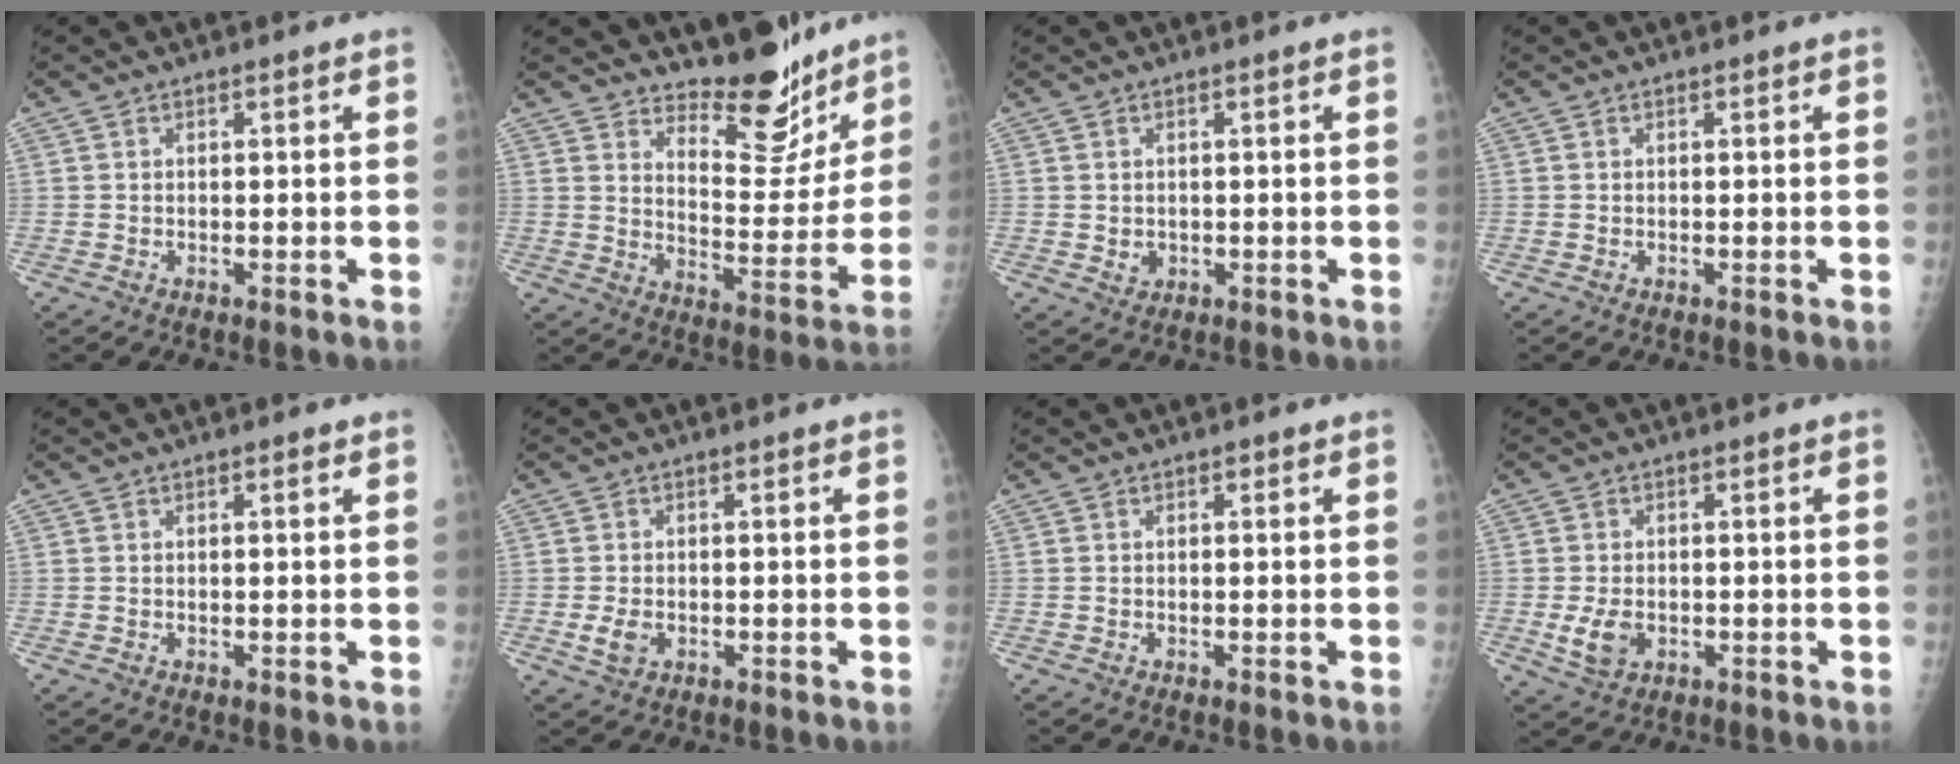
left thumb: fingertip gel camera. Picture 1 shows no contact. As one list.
[{"total": 13.4, "force": [11.6, 4.7, 4.5], "torque": [-0.025, -0.105, 0.179]}, {"total": 1.5, "force": [0.2, 1.4, 0.7], "torque": [-0.007, -0.002, 0.009]}, {"total": 0.0}, {"total": 1.0, "force": [0.6, 0.3, 0.8], "torque": [-0.010, -0.001, 0.008]}, {"total": 2.7, "force": [-0.5, 1.9, 1.9], "torque": [-0.038, -0.004, -0.006]}, {"total": 0.7, "force": [0.4, 0.4, 0.5], "torque": [-0.004, -0.001, 0.005]}, {"total": 4.3, "force": [-0.7, 3.0, 3.0], "torque": [-0.056, -0.007, -0.006]}]